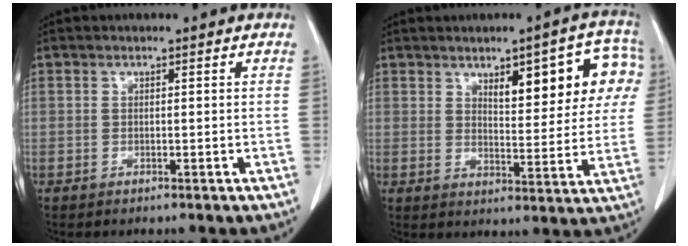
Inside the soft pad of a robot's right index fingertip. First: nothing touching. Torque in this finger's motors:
{"motor_torque": [0.36, 0.28, 0.19, 0.05]}